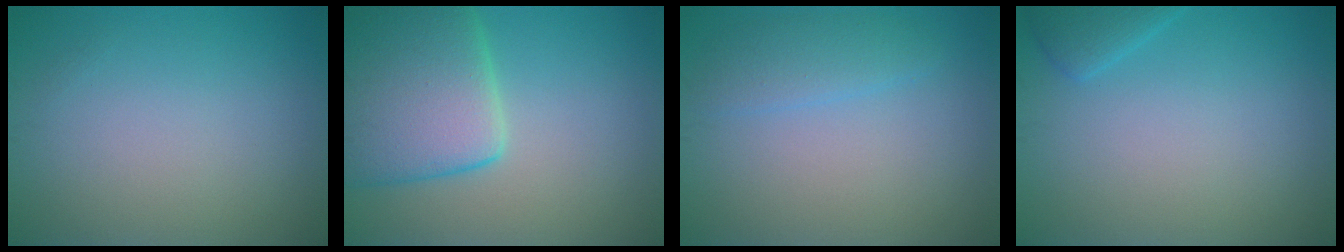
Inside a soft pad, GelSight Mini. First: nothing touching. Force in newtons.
{"total": 8.7, "press": 8.6, "slide": 0.8}
{"total": 2.2, "press": 2.2, "slide": 0.1}
{"total": 1.6, "press": 1.6, "slide": 0.2}